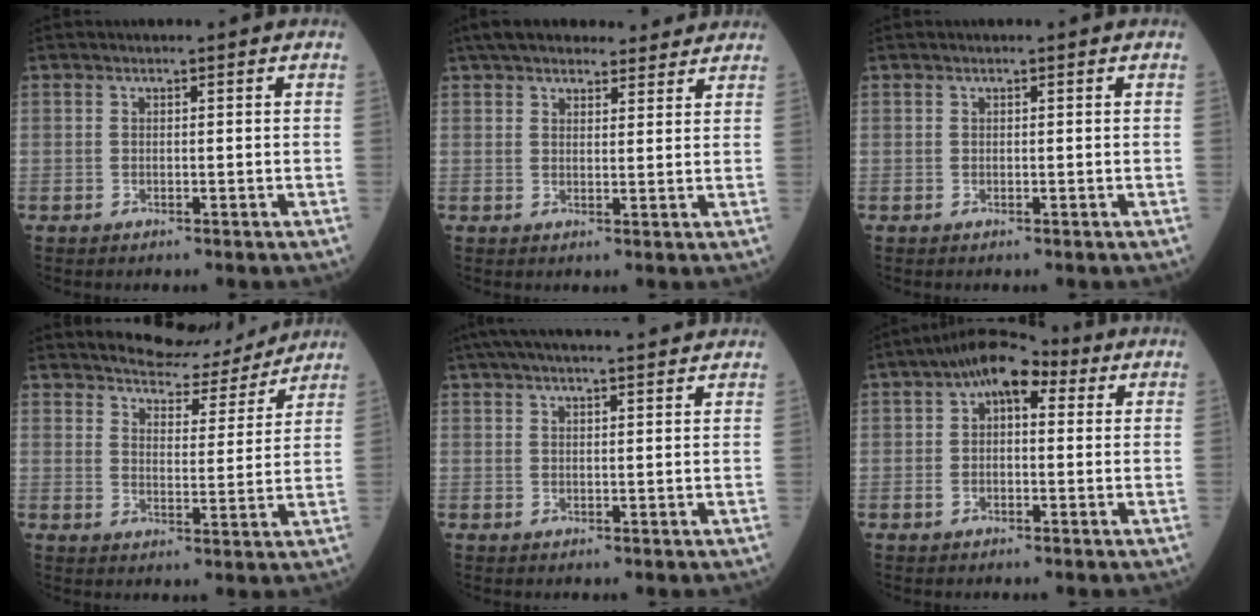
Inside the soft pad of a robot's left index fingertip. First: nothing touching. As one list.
[{"total": 13.5, "force": [11.7, 4.0, 5.2], "torque": [-0.068, 0.039, 0.165]}, {"total": 0.0}, {"total": 10.1, "force": [9.6, 2.2, 1.7], "torque": [-0.026, -0.003, 0.133]}, {"total": 14.5, "force": [12.7, 1.0, 6.8], "torque": [-0.115, 0.042, 0.176]}, {"total": 7.9, "force": [3.3, 3.7, 6.1], "torque": [-0.101, 0.048, 0.047]}]